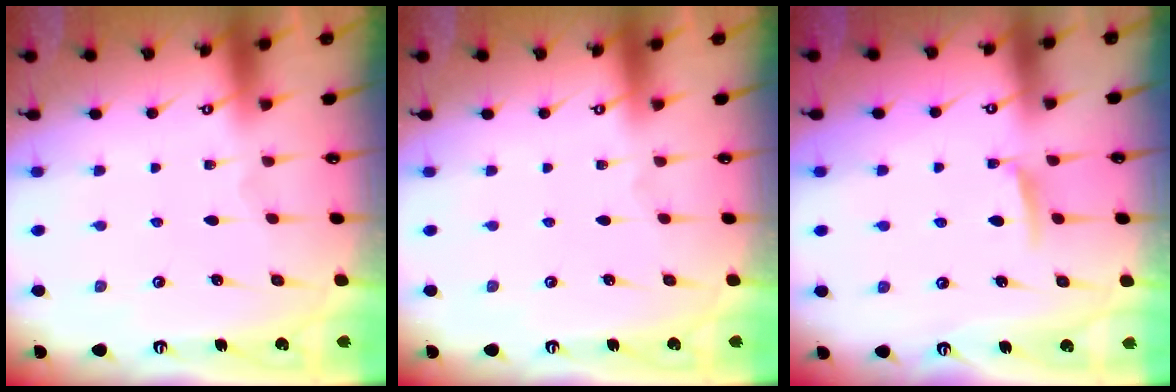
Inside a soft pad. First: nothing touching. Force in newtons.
{"total": 0.0}
{"total": 5.3, "press": 5.2, "slide": 0.9}